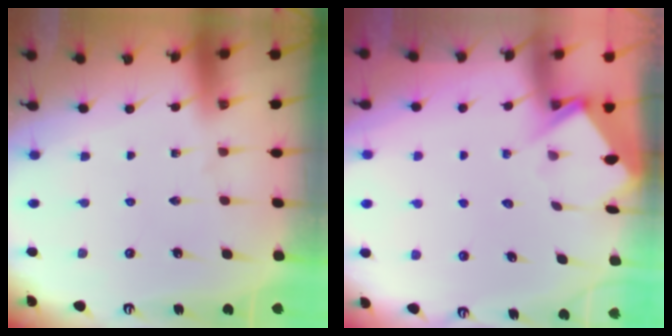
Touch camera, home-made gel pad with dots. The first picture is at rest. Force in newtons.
{"total": 4.0, "press": 4.0, "slide": 0.4}